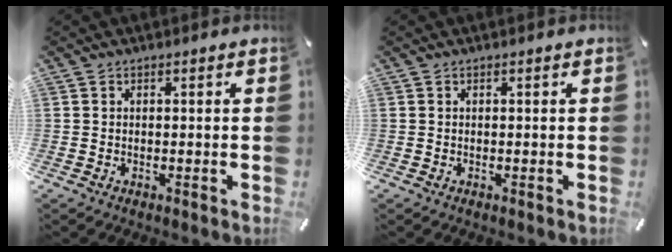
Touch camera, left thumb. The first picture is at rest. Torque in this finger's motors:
{"motor_torque": [0.00, 0.00, -0.05, 0.05, 0.00]}